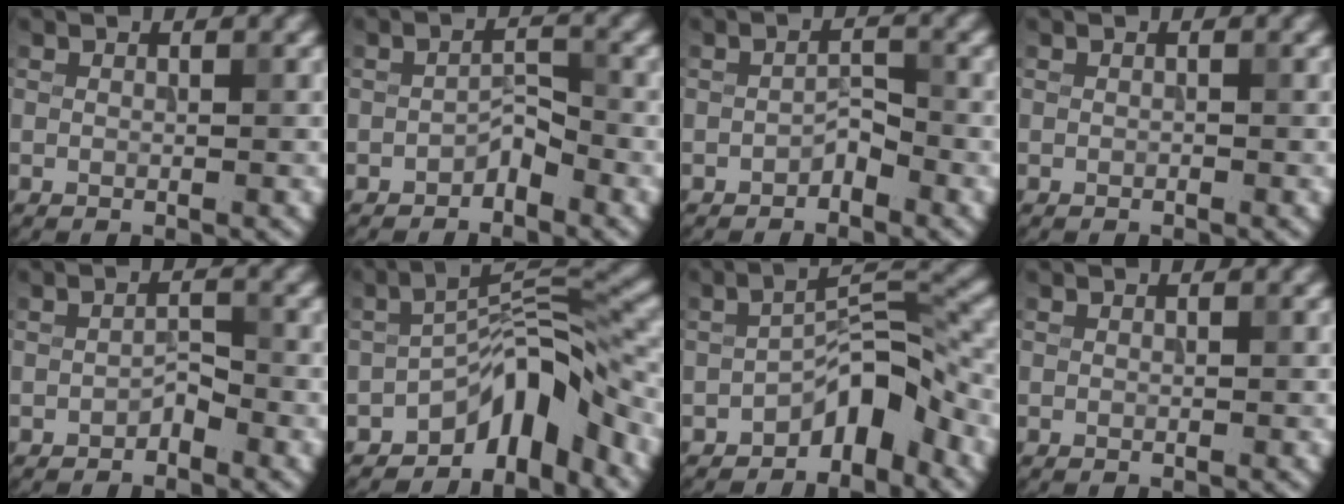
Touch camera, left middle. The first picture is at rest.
{"total": 1.5, "force": [-1.3, 0.5, 0.7], "torque": [-0.017, 0.009, -0.022]}
{"total": 1.2, "force": [-1.0, 0.4, 0.5], "torque": [-0.015, 0.008, -0.017]}
{"total": 0.0}
{"total": 1.0, "force": [-0.8, 0.3, 0.5], "torque": [-0.013, 0.007, -0.013]}
{"total": 6.8, "force": [-4.8, 2.5, 4.1], "torque": [-0.045, 0.014, -0.087]}
{"total": 4.8, "force": [-3.2, 1.8, 3.0], "torque": [-0.040, 0.026, -0.057]}
{"total": 0.0}